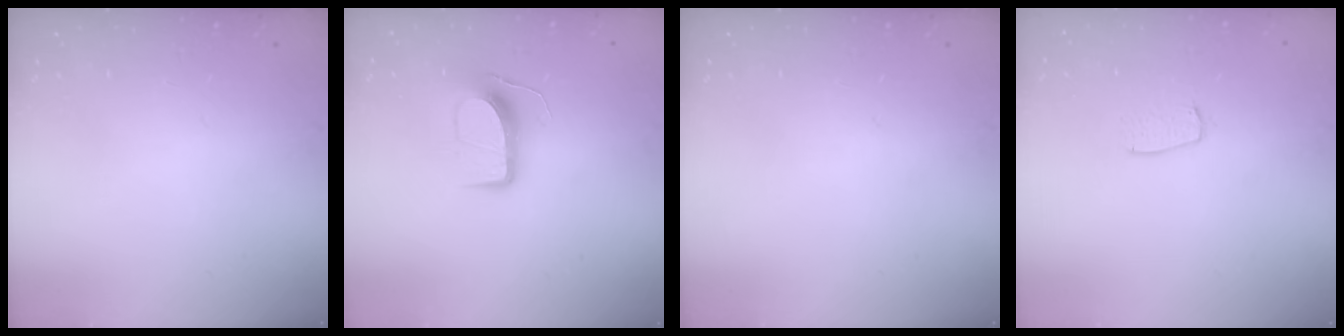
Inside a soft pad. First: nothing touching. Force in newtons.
{"total": 10.2, "press": 10.2, "slide": 0.0}
{"total": 0.0}
{"total": 5.9, "press": 5.9, "slide": 0.3}